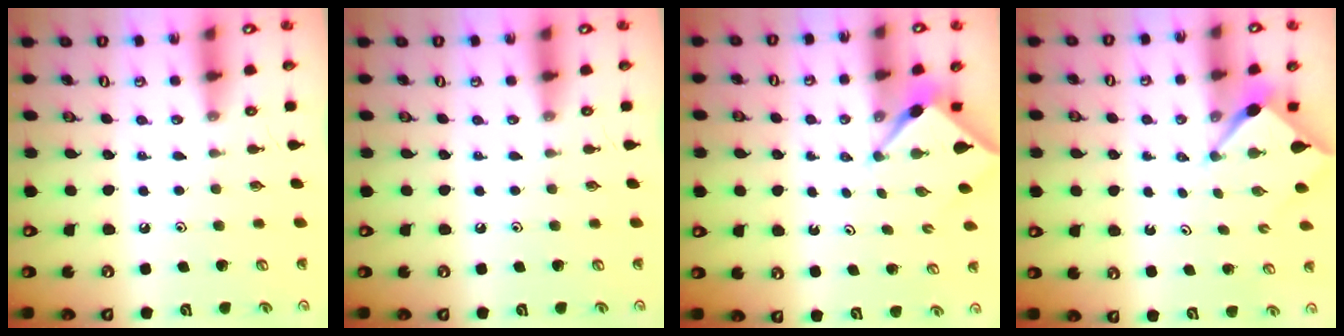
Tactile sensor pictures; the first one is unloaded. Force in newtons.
{"total": 0.0}
{"total": 3.2, "press": 3.2, "slide": 0.3}
{"total": 2.6, "press": 2.5, "slide": 0.3}